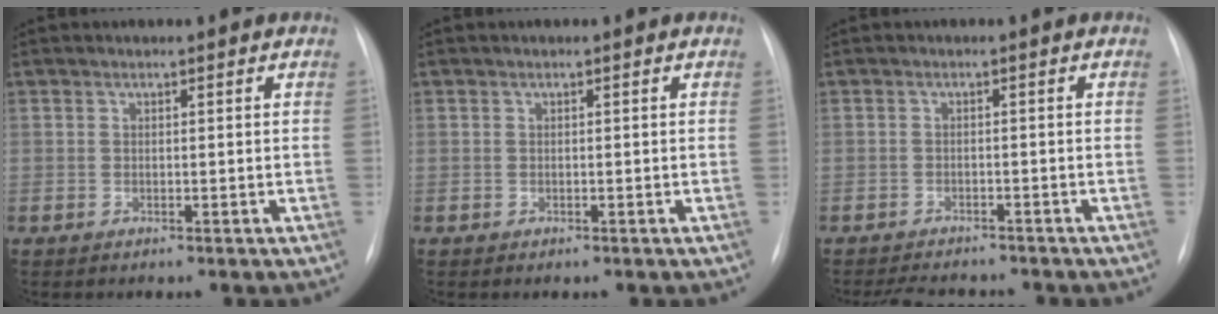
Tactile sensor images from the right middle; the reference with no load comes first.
{"total": 0.0}
{"total": 6.8, "force": [-6.2, 1.8, 2.0], "torque": [-0.027, -0.006, -0.084]}